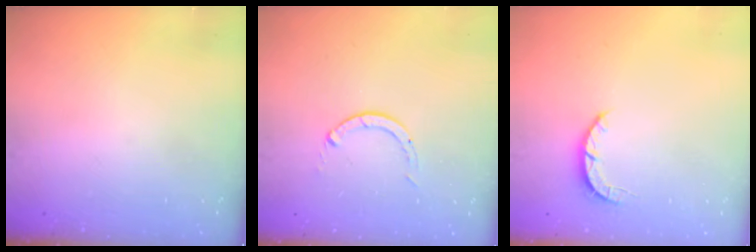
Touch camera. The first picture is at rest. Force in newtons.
{"total": 0.0}
{"total": 2.5, "press": 2.4, "slide": 0.4}